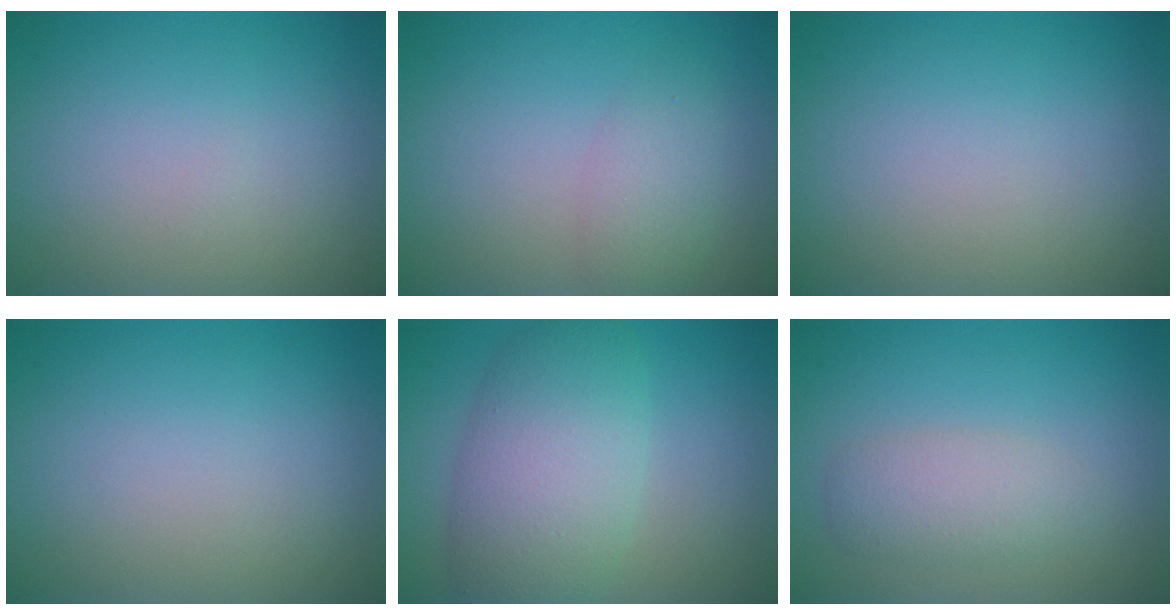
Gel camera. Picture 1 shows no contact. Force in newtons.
{"total": 2.4, "press": 2.4, "slide": 0.1}
{"total": 0.0}
{"total": 0.0}
{"total": 7.4, "press": 7.4, "slide": 0.2}
{"total": 2.8, "press": 2.8, "slide": 0.2}